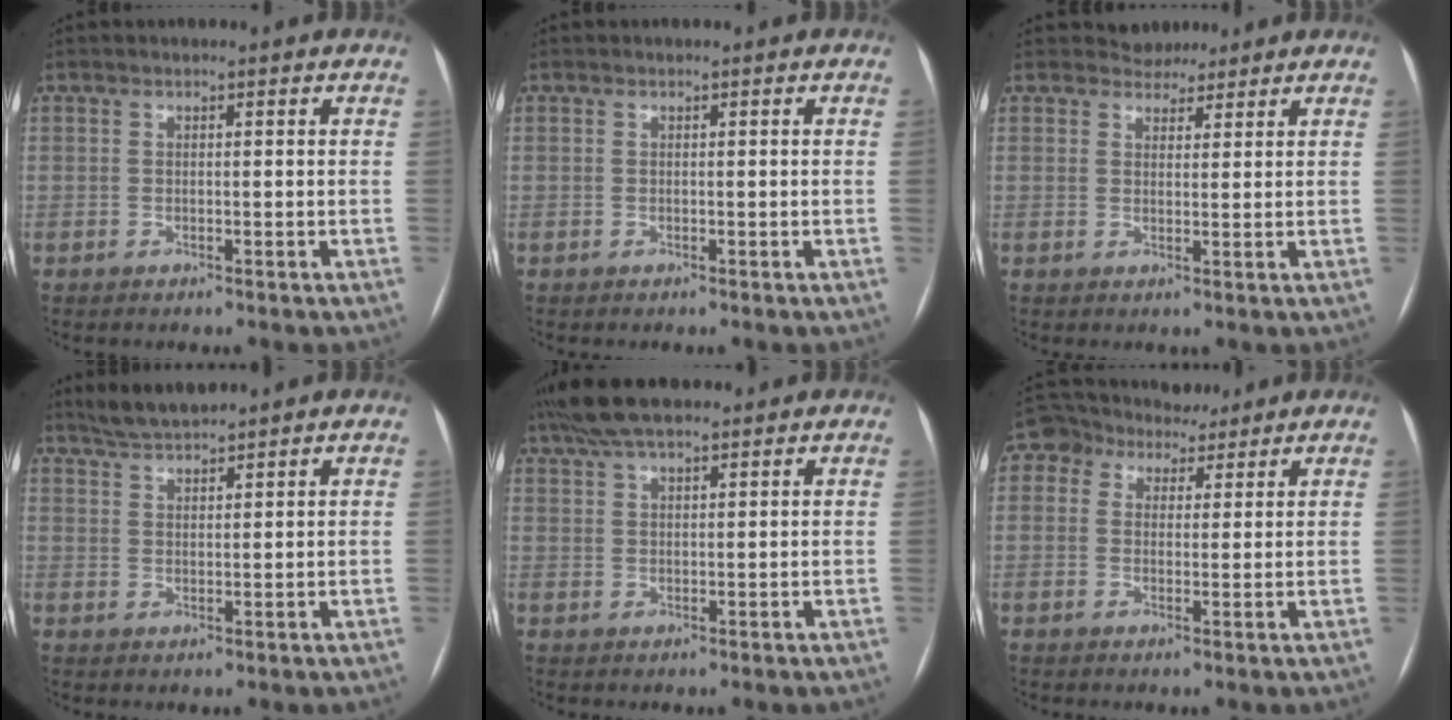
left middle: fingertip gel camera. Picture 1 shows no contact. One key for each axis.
{"total": 0.0}
{"total": 3.0, "fx": 2.7, "fy": 1.3, "fz": -0.2, "tx": 0.000, "ty": 0.004, "tz": 0.042}
{"total": 4.6, "fx": 4.3, "fy": 0.1, "fz": 1.5, "tx": -0.038, "ty": 0.013, "tz": 0.085}
{"total": 8.7, "fx": 6.7, "fy": 2.2, "fz": 5.0, "tx": -0.094, "ty": 0.037, "tz": 0.120}
{"total": 6.0, "fx": 4.7, "fy": 3.6, "fz": 1.2, "tx": -0.026, "ty": 0.021, "tz": 0.075}